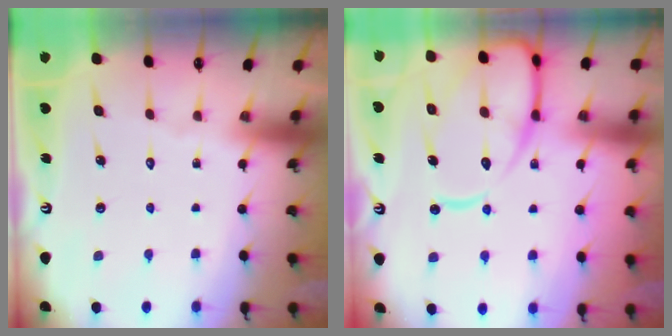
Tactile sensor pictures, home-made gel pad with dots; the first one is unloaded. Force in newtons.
{"total": 14.8, "press": 14.7, "slide": 1.7}